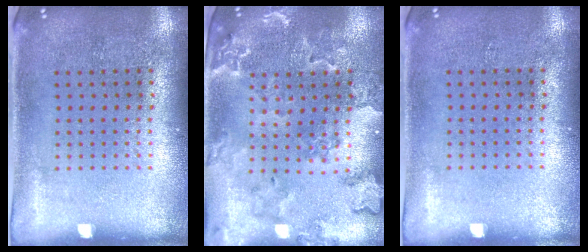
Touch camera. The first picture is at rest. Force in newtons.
{"total": 1.8, "press": 1.8, "slide": 0.2}
{"total": 0.0}